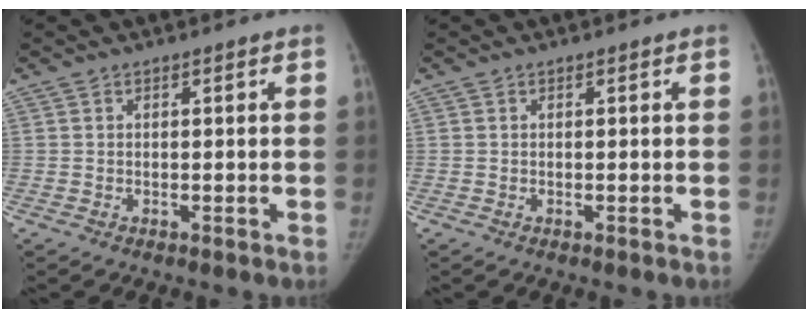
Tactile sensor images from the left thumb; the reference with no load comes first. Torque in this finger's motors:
{"motor_torque": [0.00, 0.00, 0.22, -0.14, 0.00]}